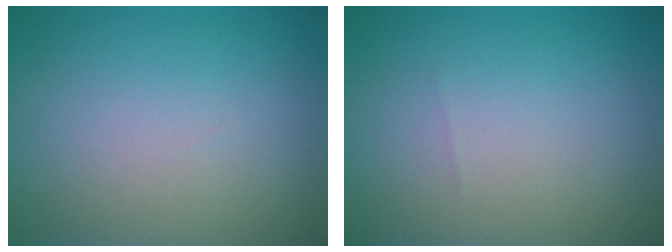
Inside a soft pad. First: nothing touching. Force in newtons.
{"total": 0.0}